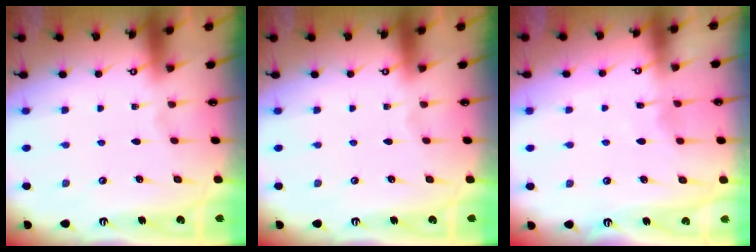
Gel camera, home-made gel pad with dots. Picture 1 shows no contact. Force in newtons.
{"total": 0.0}
{"total": 4.9, "press": 4.9, "slide": 0.5}